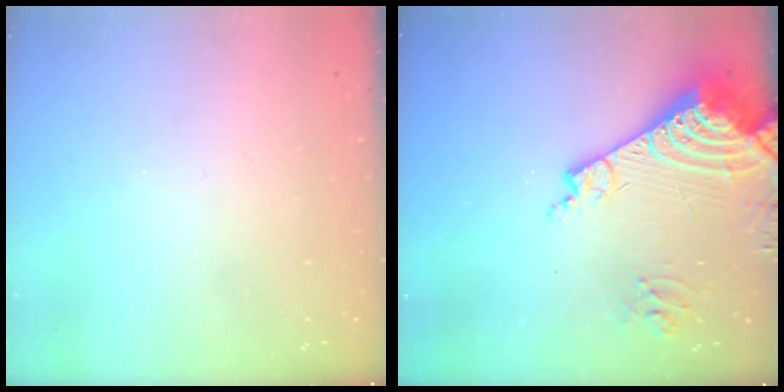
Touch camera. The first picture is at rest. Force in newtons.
{"total": 14.7, "press": 14.6, "slide": 1.9}